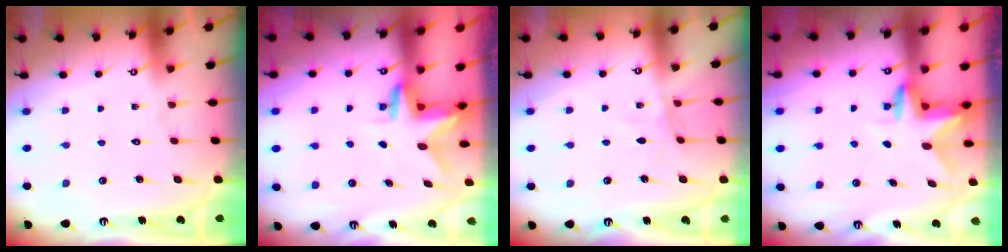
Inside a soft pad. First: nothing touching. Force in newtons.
{"total": 2.9, "press": 2.9, "slide": 0.3}
{"total": 2.7, "press": 2.7, "slide": 0.4}
{"total": 3.2, "press": 3.2, "slide": 0.3}